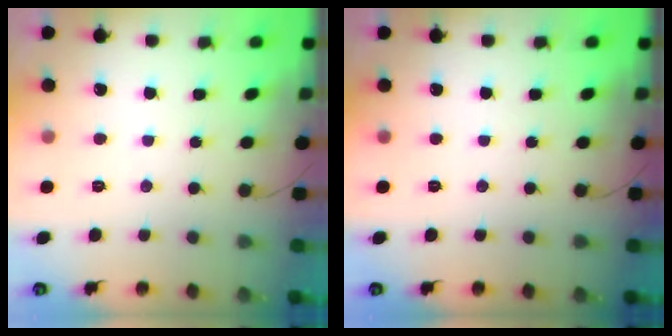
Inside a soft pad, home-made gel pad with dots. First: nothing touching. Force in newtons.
{"total": 0.0}